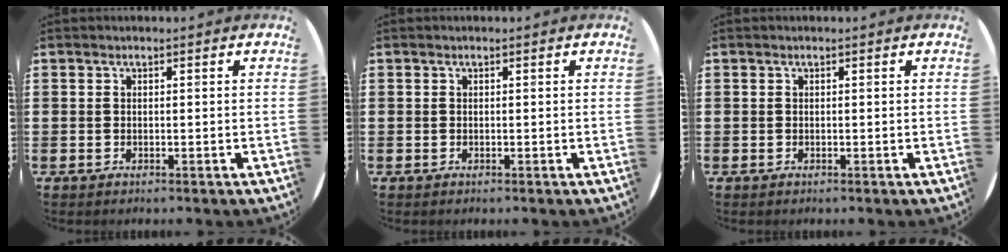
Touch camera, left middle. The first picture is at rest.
{"total": 0.0}
{"total": 0.0}